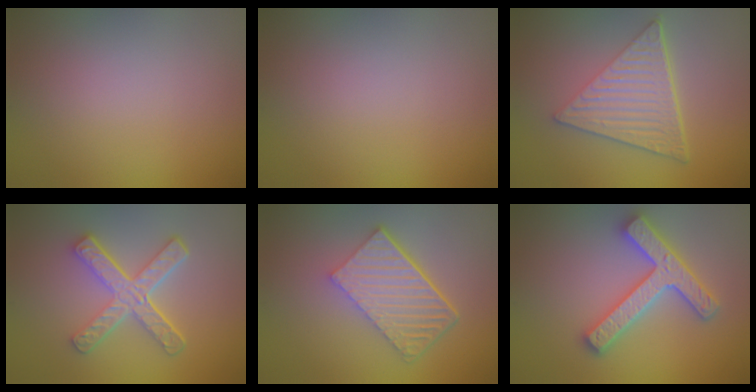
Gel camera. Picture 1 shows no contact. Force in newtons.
{"total": 0.0}
{"total": 6.6, "press": 4.6, "slide": 4.8}
{"total": 4.9, "press": 3.7, "slide": 3.2}
{"total": 6.0, "press": 4.1, "slide": 4.4}
{"total": 4.0, "press": 3.9, "slide": 0.9}